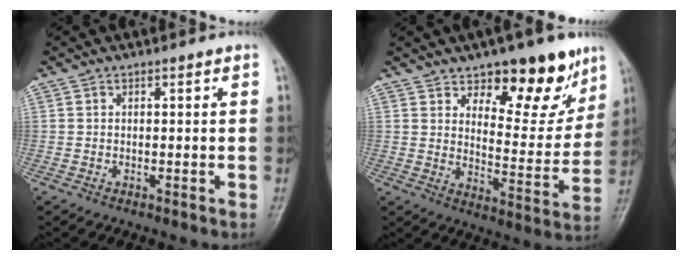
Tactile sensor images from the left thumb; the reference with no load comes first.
{"total": 14.7, "force": [9.7, 6.8, 8.8], "torque": [-0.062, -0.065, 0.145]}